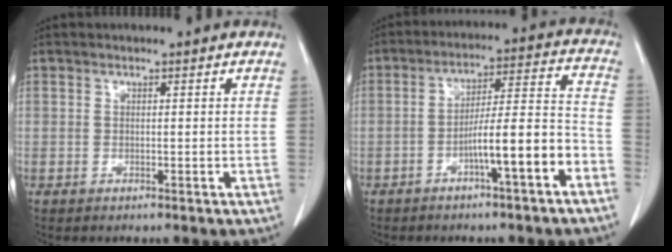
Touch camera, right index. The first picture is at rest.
{"total": 10.4, "force": [-4.9, 0.4, 9.2], "torque": [-0.145, 0.026, -0.076]}